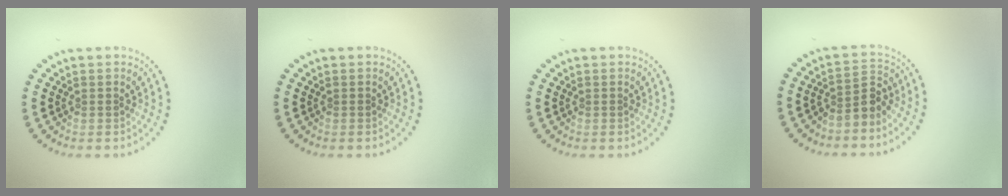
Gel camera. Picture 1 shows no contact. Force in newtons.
{"total": 0.0}
{"total": 0.0}
{"total": 2.7, "press": 2.0, "slide": 1.8}